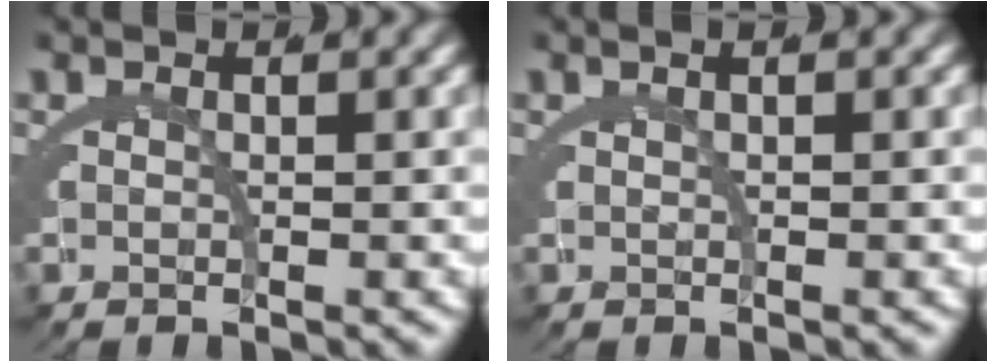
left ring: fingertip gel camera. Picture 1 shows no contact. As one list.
[{"total": 0.9, "force": [0.5, -0.2, 0.7], "torque": [-0.007, 0.006, 0.008]}]